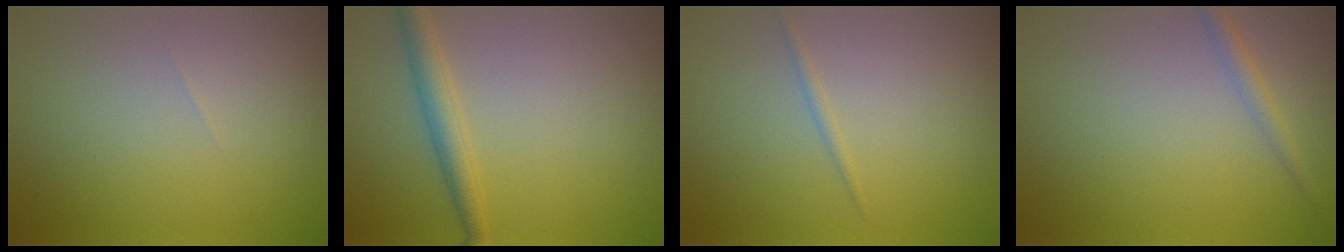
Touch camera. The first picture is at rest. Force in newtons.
{"total": 2.7, "press": 2.7, "slide": 0.1}
{"total": 0.7, "press": 0.7, "slide": 0.1}
{"total": 1.5, "press": 1.5, "slide": 0.1}